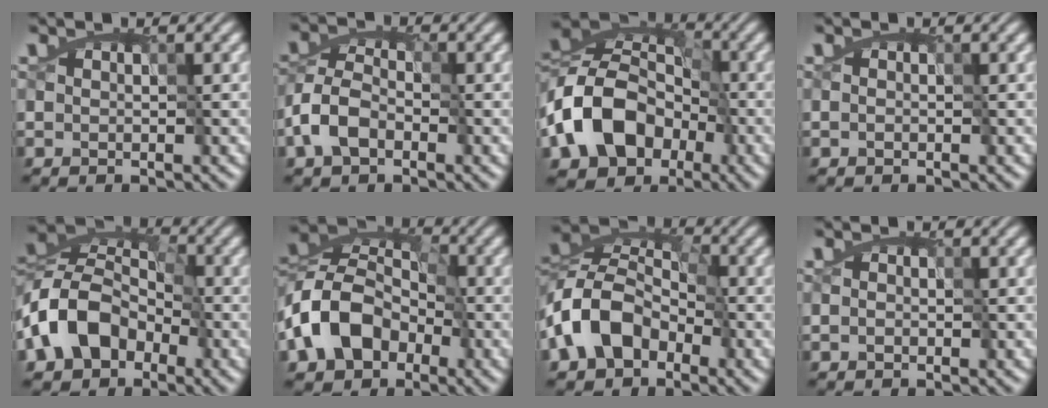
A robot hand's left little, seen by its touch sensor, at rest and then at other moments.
{"total": 4.4, "force": [-3.6, 1.8, 1.8], "torque": [-0.036, 0.006, -0.073]}
{"total": 10.8, "force": [-5.6, 7.4, 5.6], "torque": [-0.110, 0.000, -0.113]}
{"total": 0.7, "force": [0.0, 0.6, 0.5], "torque": [-0.004, 0.006, -0.007]}
{"total": 8.5, "force": [-5.3, 5.5, 3.6], "torque": [-0.068, 0.007, -0.117]}
{"total": 8.3, "force": [-5.1, 5.5, 3.7], "torque": [-0.068, 0.008, -0.110]}
{"total": 7.7, "force": [-5.0, 4.8, 3.3], "torque": [-0.059, 0.014, -0.117]}
{"total": 1.4, "force": [0.0, 1.1, 0.9], "torque": [-0.012, 0.011, -0.007]}